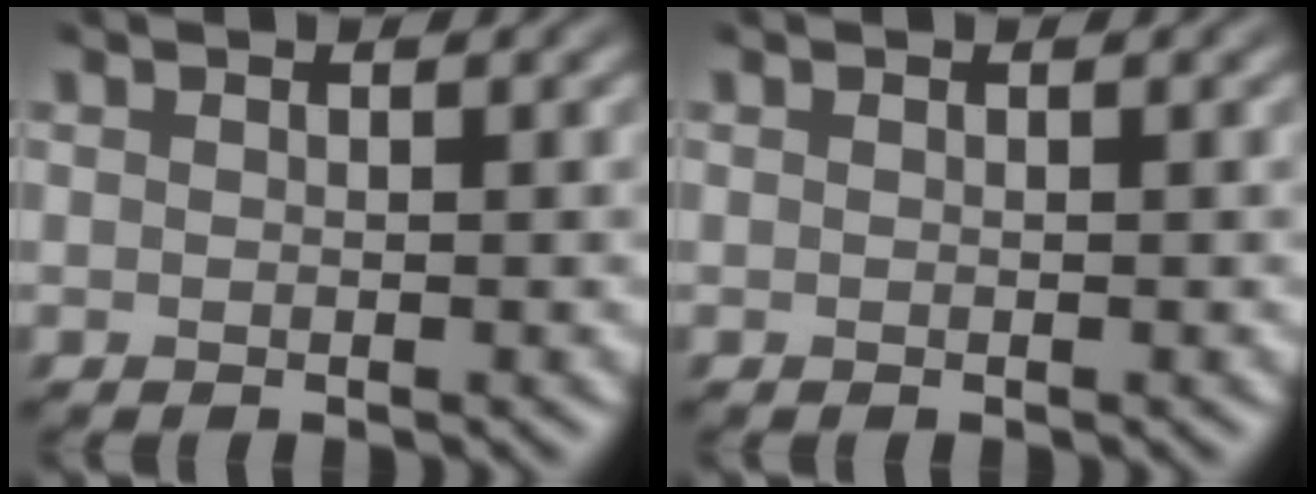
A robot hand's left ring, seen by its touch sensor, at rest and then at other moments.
{"total": 0.0}